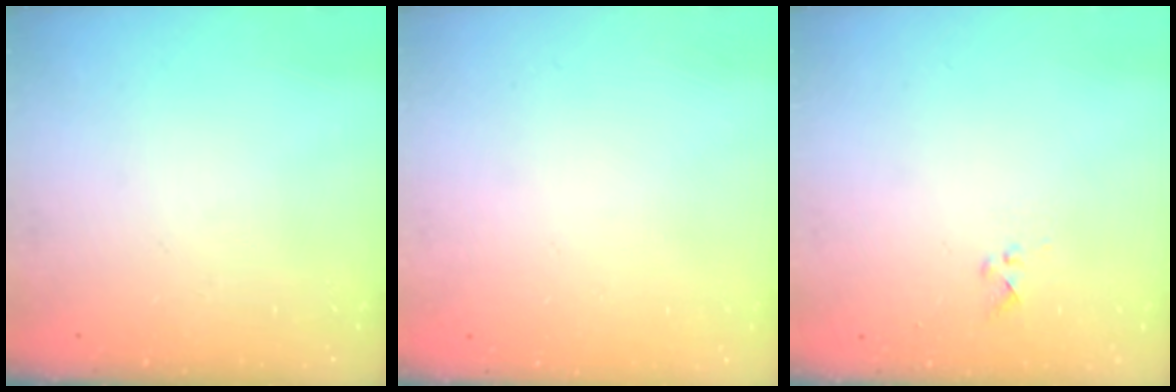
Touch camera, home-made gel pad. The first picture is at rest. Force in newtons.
{"total": 1.8, "press": 1.8, "slide": 0.2}
{"total": 2.2, "press": 2.1, "slide": 0.7}